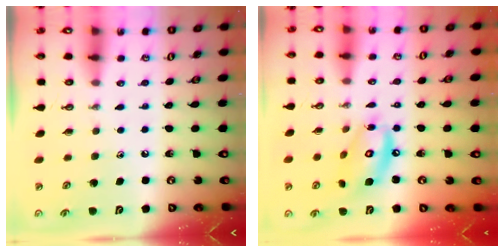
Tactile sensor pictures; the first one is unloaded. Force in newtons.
{"total": 12.9, "press": 12.9, "slide": 1.0}